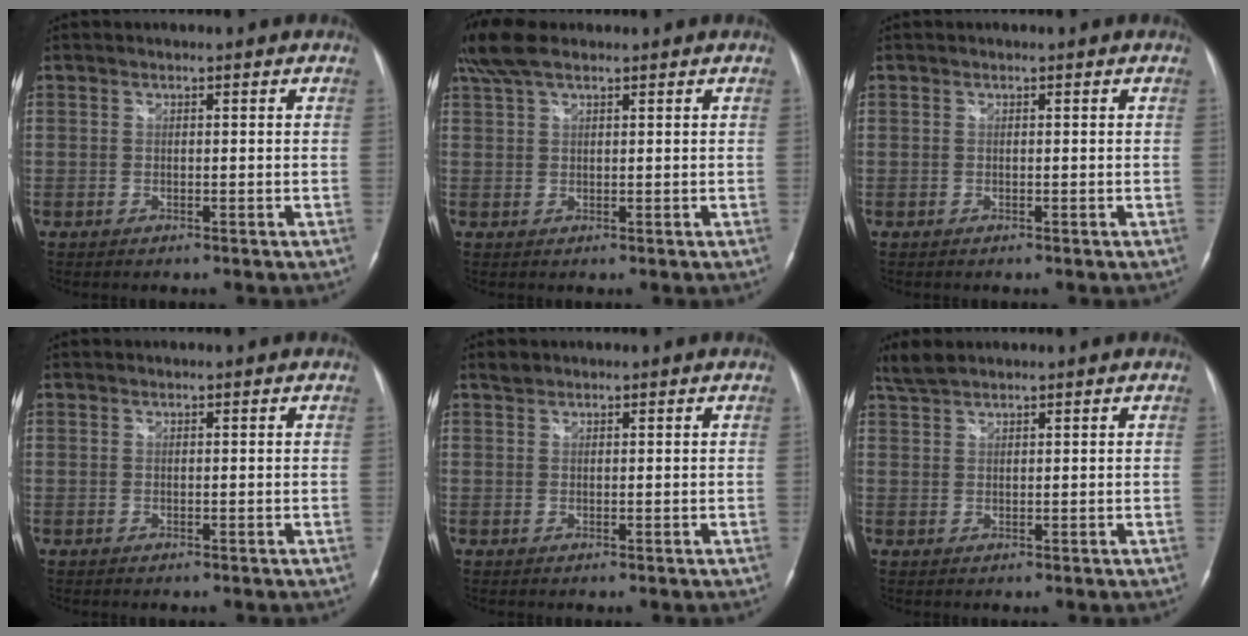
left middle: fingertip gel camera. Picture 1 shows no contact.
{"total": 5.6, "force": [4.2, 1.7, 3.2], "torque": [-0.079, 0.026, 0.087]}
{"total": 0.0}
{"total": 0.0}
{"total": 1.1, "force": [1.0, 0.4, 0.1], "torque": [-0.006, 0.005, 0.018]}
{"total": 2.9, "force": [2.7, 0.4, 1.0], "torque": [-0.031, 0.014, 0.059]}